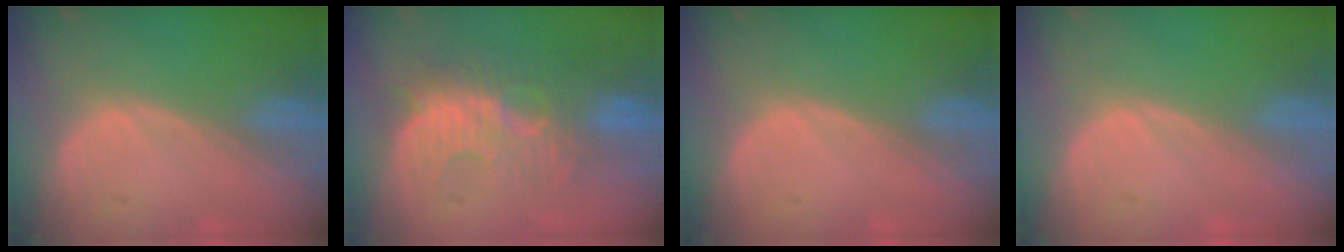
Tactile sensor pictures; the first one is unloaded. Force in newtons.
{"total": 9.1, "press": 8.9, "slide": 1.8}
{"total": 0.0}
{"total": 0.0}